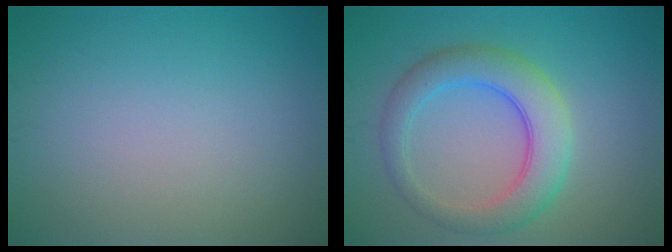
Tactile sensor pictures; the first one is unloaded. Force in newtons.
{"total": 5.4, "press": 5.4, "slide": 0.0}